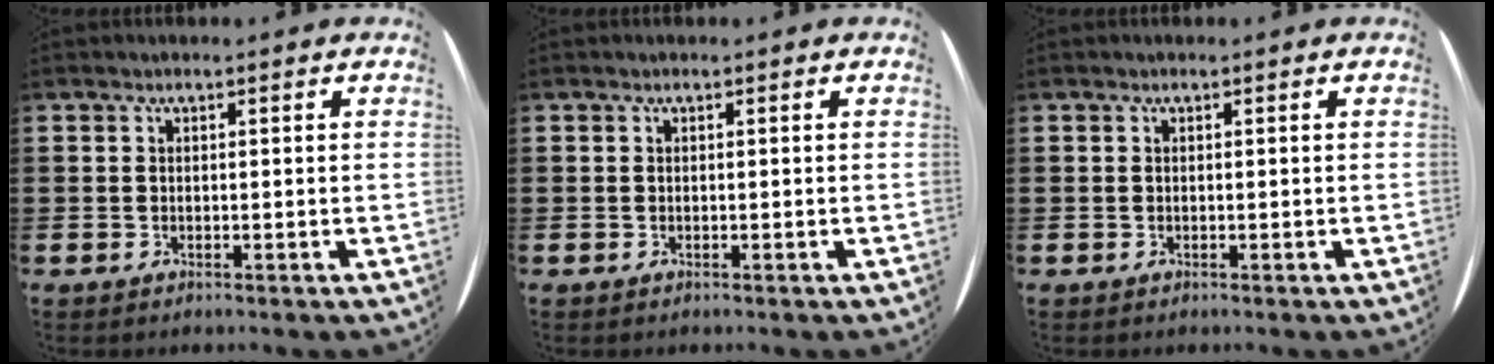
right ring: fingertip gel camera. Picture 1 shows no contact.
{"total": 0.0}
{"total": 0.0}